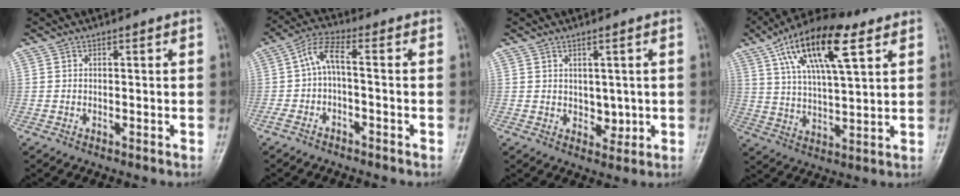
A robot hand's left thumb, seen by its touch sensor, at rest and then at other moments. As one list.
[{"total": 5.8, "force": [-0.8, 1.5, 5.5], "torque": [-0.123, 0.033, -0.020]}, {"total": 3.7, "force": [0.5, 2.3, 2.8], "torque": [-0.023, -0.009, 0.015]}, {"total": 17.9, "force": [8.7, 6.4, 14.3], "torque": [-0.236, -0.011, 0.151]}]